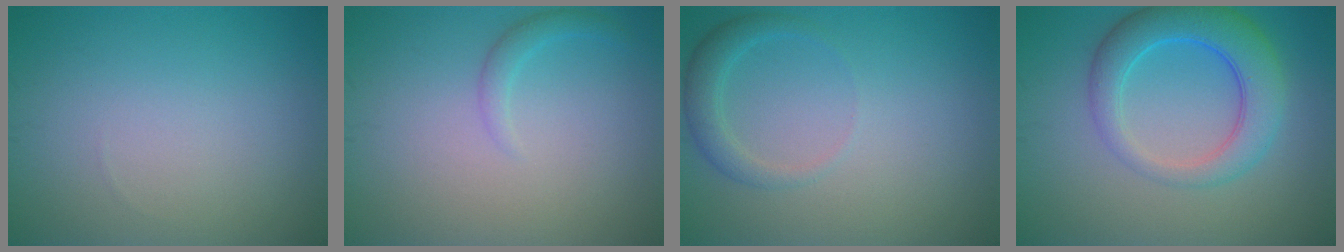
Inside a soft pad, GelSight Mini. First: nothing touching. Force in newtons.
{"total": 1.4, "press": 1.4, "slide": 0.1}
{"total": 2.1, "press": 2.1, "slide": 0.2}
{"total": 5.8, "press": 5.8, "slide": 0.4}